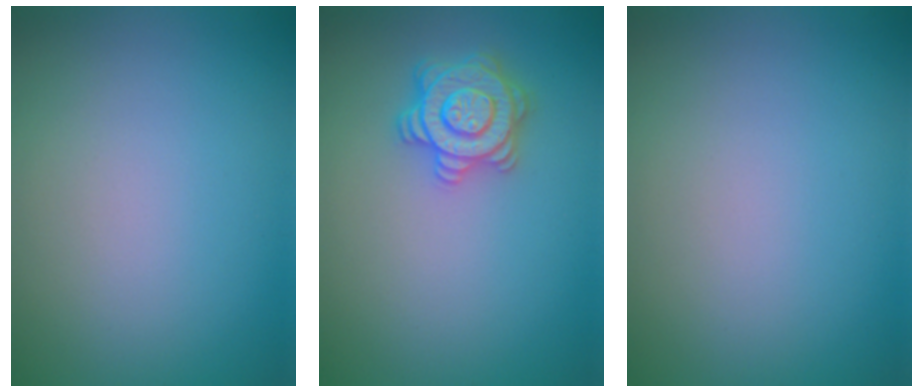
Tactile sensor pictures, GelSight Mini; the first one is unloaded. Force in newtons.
{"total": 3.6, "press": 3.5, "slide": 1.0}
{"total": 0.0}